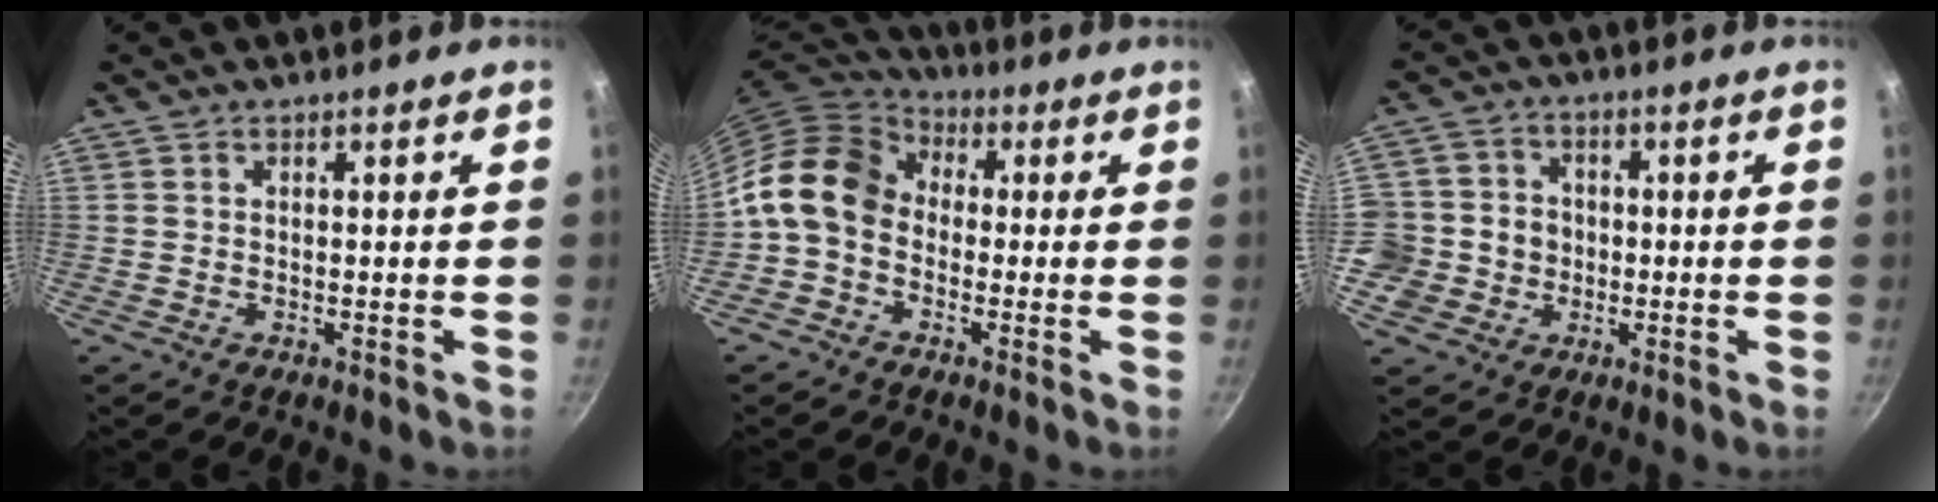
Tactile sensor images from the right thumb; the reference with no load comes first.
{"total": 12.2, "force": [-0.7, 9.5, 7.5], "torque": [-0.118, 0.038, -0.036]}
{"total": 9.9, "force": [-1.6, 9.3, 2.9], "torque": [-0.034, 0.023, -0.040]}